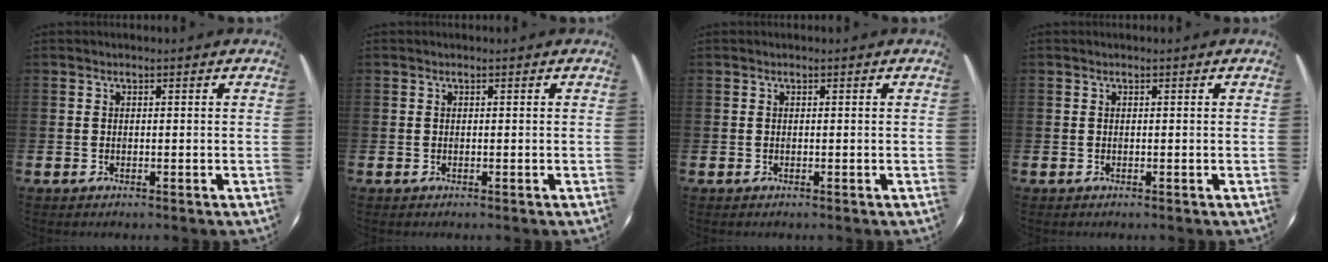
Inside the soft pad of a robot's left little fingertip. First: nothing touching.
{"total": 0.0}
{"total": 0.0}
{"total": 0.0}